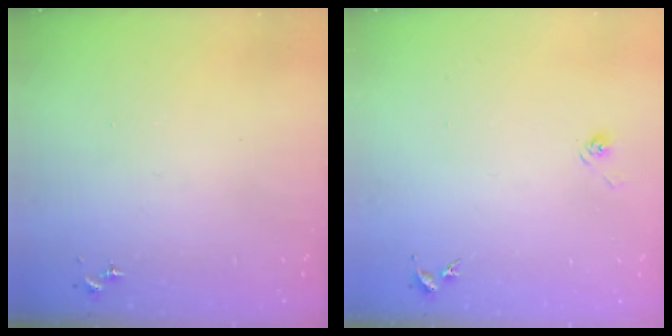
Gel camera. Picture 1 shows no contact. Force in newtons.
{"total": 2.9, "press": 2.5, "slide": 1.5}